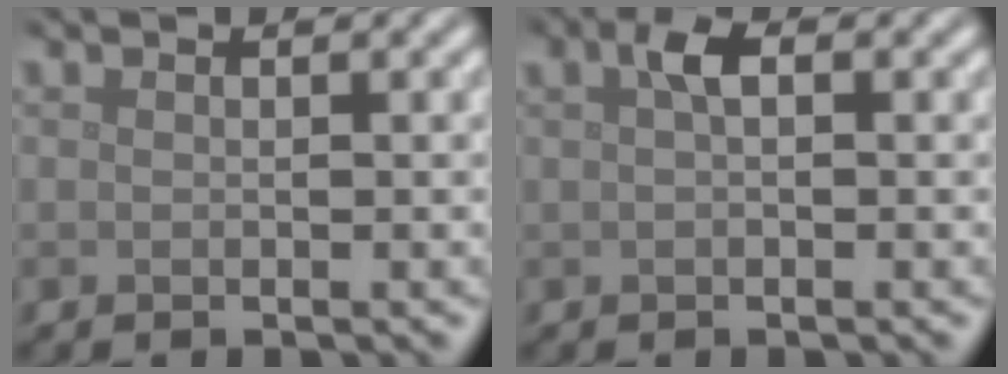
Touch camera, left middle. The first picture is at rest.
{"total": 1.6, "force": [0.4, 0.7, 1.4], "torque": [-0.030, 0.006, 0.006]}